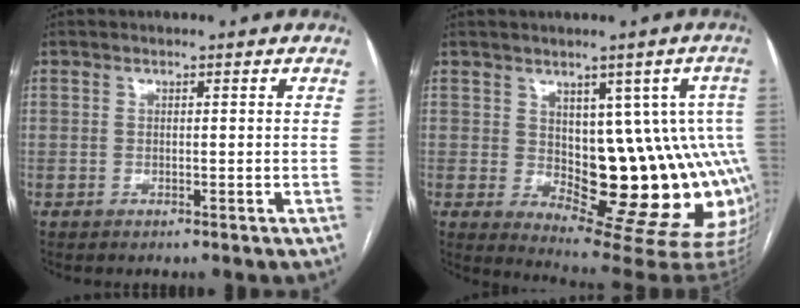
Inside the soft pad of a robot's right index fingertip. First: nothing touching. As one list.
[{"total": 15.9, "force": [-0.5, 7.2, 14.2], "torque": [-0.119, 0.016, 0.015]}]